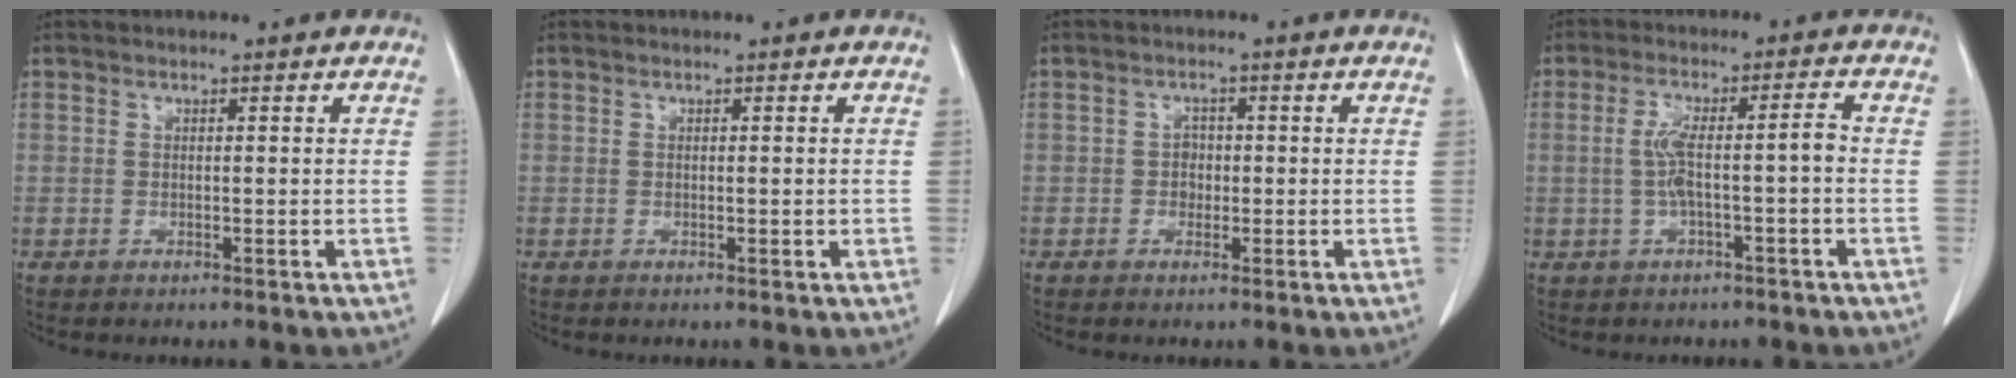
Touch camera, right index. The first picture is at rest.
{"total": 0.8, "force": [0.0, 0.3, 0.7], "torque": [-0.013, -0.002, 0.003]}
{"total": 1.8, "force": [-0.3, 1.5, 0.9], "torque": [-0.011, 0.006, -0.004]}
{"total": 5.9, "force": [-0.8, 0.6, 5.8], "torque": [-0.115, 0.023, -0.011]}